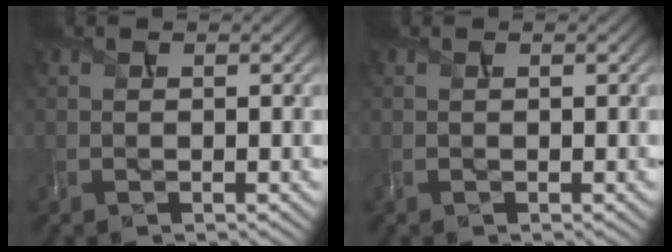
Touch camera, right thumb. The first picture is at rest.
{"total": 0.0}